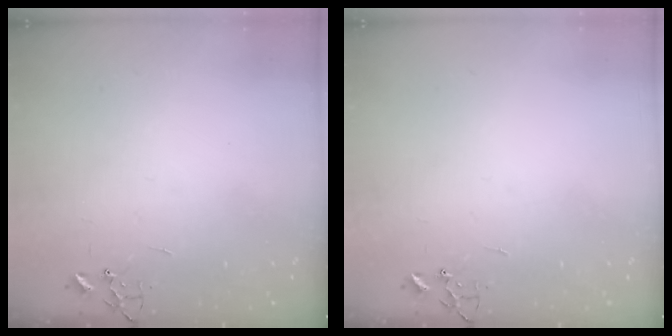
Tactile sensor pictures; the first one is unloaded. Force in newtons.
{"total": 0.0}